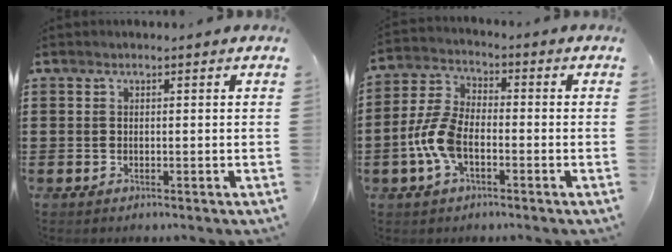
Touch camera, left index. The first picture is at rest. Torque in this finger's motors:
{"motor_torque": [1.43, 0.71, 0.39, 0.11]}